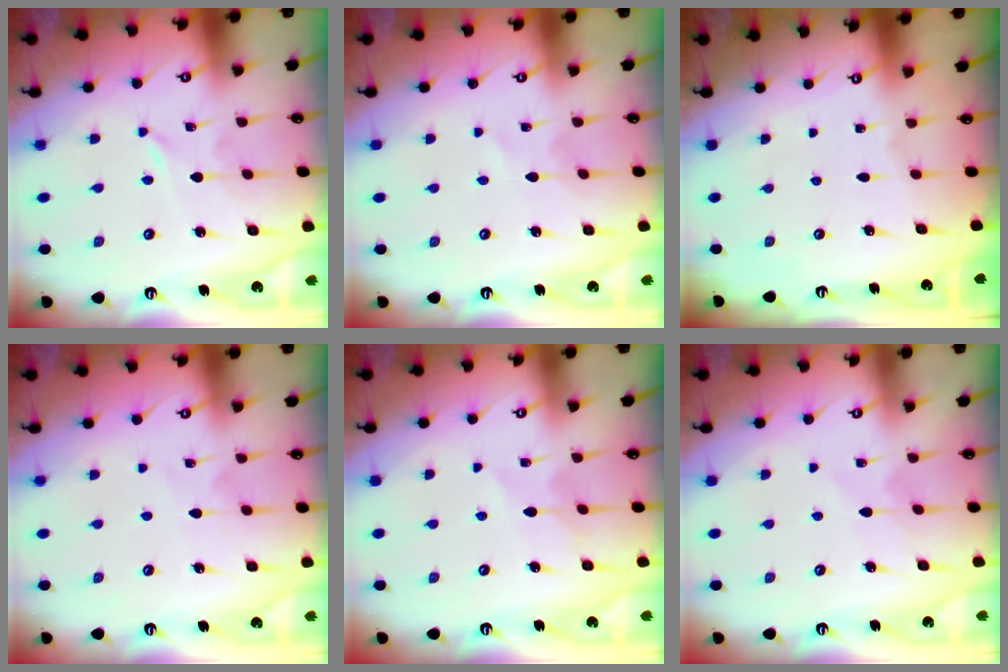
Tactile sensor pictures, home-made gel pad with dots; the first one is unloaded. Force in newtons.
{"total": 2.2, "press": 2.2, "slide": 0.2}
{"total": 0.0}
{"total": 3.4, "press": 3.3, "slide": 0.4}
{"total": 5.8, "press": 5.8, "slide": 0.7}
{"total": 4.2, "press": 4.2, "slide": 0.5}